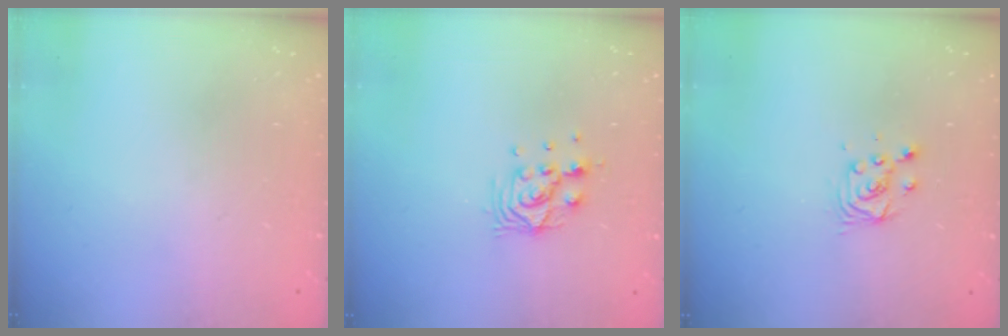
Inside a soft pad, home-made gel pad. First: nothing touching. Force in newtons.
{"total": 8.4, "press": 8.4, "slide": 0.6}
{"total": 3.9, "press": 3.8, "slide": 0.4}